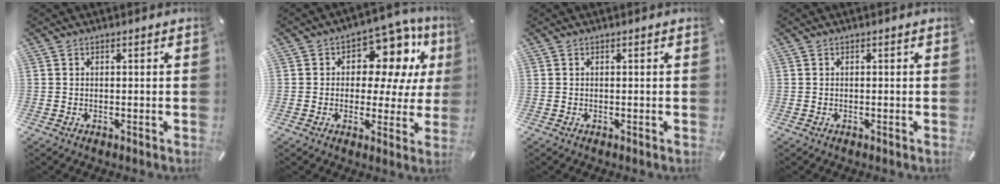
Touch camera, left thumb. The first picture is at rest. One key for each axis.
{"total": 12.0, "fx": 5.5, "fy": 7.7, "fz": 7.4, "tx": -0.112, "ty": -0.037, "tz": 0.100}
{"total": 0.0}
{"total": 0.0}